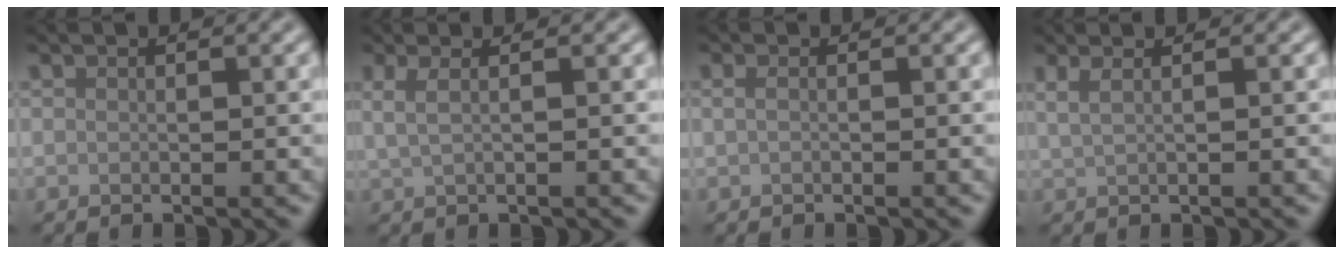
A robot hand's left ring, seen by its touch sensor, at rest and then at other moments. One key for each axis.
{"total": 2.0, "fx": 0.6, "fy": 0.8, "fz": 1.8, "tx": -0.032, "ty": -0.002, "tz": 0.006}
{"total": 0.8, "fx": 0.1, "fy": 0.3, "fz": 0.7, "tx": -0.018, "ty": 0.001, "tz": 0.000}
{"total": 3.1, "fx": 1.6, "fy": 1.5, "fz": 2.1, "tx": -0.029, "ty": 0.009, "tz": 0.004}